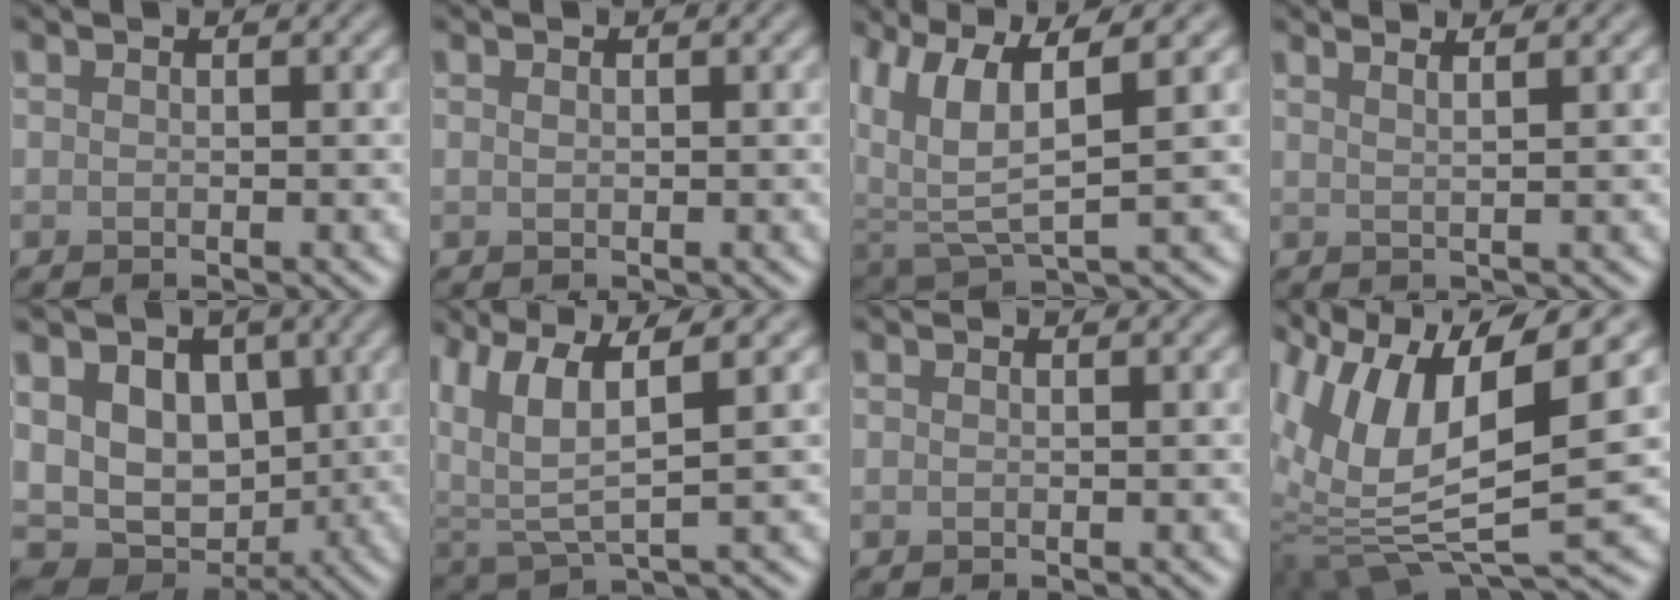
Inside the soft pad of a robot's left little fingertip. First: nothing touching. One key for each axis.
{"total": 0.5, "fx": 0.2, "fy": 0.3, "fz": 0.4, "tx": -0.008, "ty": 0.002, "tz": 0.003}
{"total": 6.5, "fx": 2.9, "fy": 2.2, "fz": 5.3, "tx": -0.123, "ty": -0.003, "tz": 0.059}
{"total": 3.3, "fx": 2.2, "fy": 1.3, "fz": 2.1, "tx": -0.005, "ty": 0.017, "tz": -0.004}
{"total": 10.0, "fx": 1.4, "fy": 7.8, "fz": 6.2, "tx": -0.086, "ty": 0.009, "tz": 0.006}
{"total": 5.9, "fx": 3.0, "fy": 2.1, "fz": 4.7, "tx": -0.111, "ty": -0.004, "tz": 0.063}
{"total": 0.0}
{"total": 11.8, "fx": 3.9, "fy": 5.0, "fz": 9.9, "tx": -0.216, "ty": -0.006, "tz": 0.075}